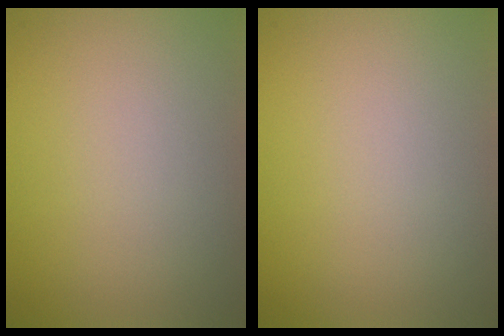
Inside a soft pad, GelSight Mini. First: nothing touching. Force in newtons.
{"total": 0.0}